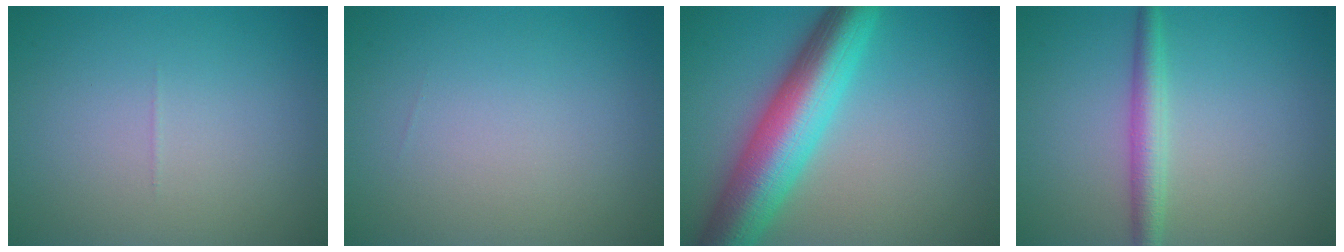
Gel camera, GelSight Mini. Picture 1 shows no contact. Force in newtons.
{"total": 0.0}
{"total": 9.4, "press": 9.4, "slide": 0.3}
{"total": 2.7, "press": 2.7, "slide": 0.1}